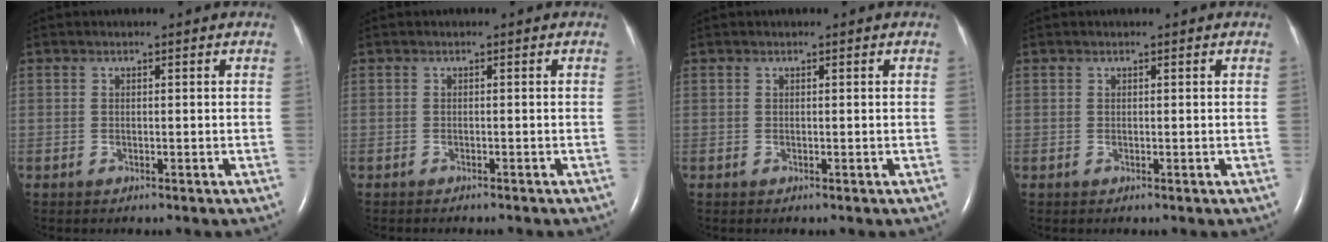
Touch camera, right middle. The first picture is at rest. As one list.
[{"total": 2.1, "force": [-1.9, 0.1, 1.0], "torque": [-0.018, -0.004, -0.018]}, {"total": 0.0}, {"total": 0.0}]